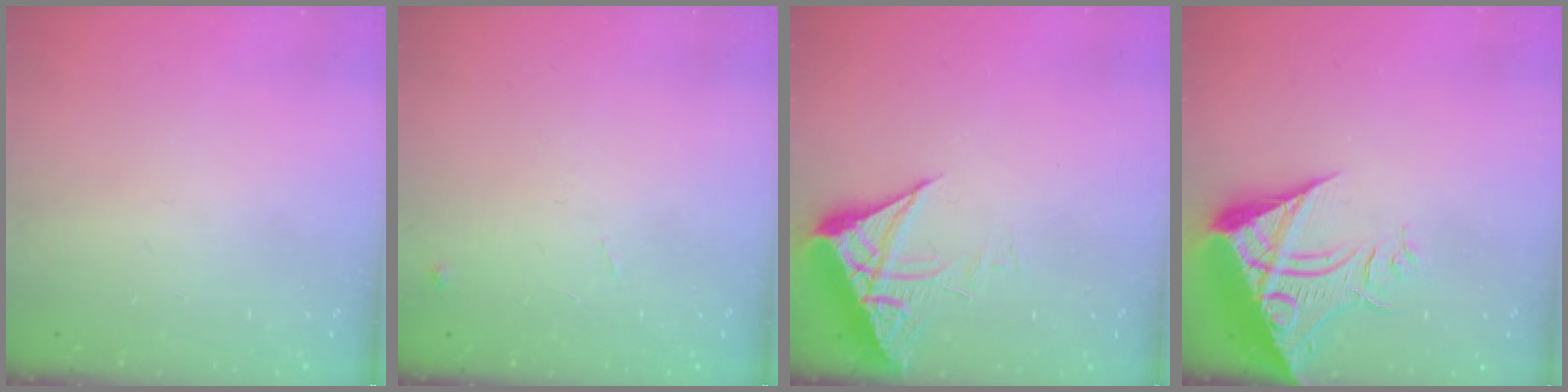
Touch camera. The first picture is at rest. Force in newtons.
{"total": 6.2, "press": 6.2, "slide": 0.8}
{"total": 6.6, "press": 6.6, "slide": 0.8}
{"total": 19.4, "press": 19.3, "slide": 2.1}